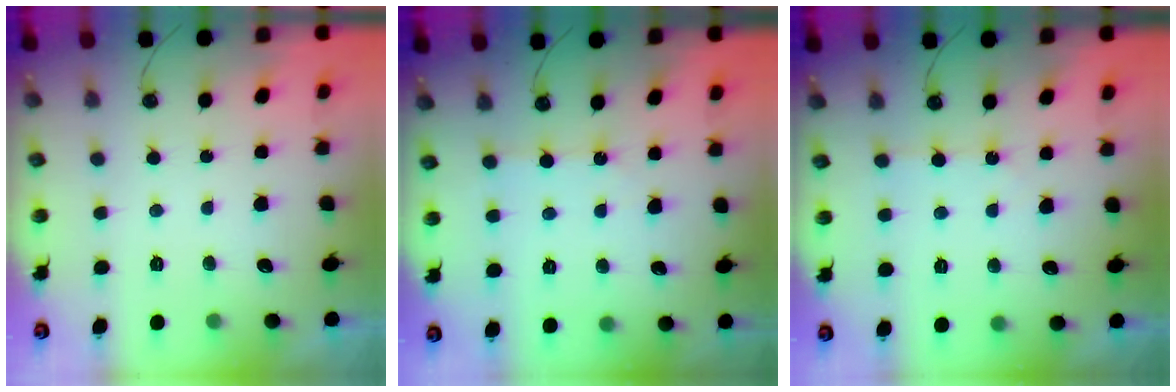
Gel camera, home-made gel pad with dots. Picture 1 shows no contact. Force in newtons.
{"total": 0.9, "press": 0.8, "slide": 0.2}
{"total": 1.8, "press": 1.8, "slide": 0.4}